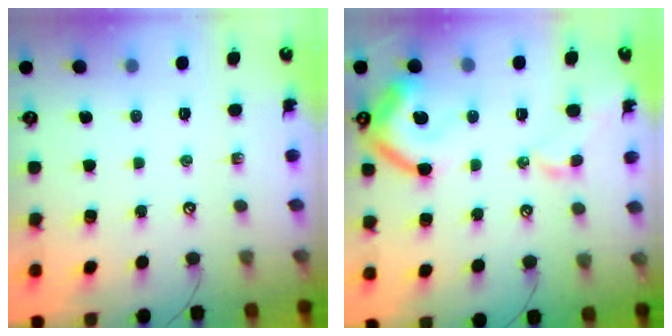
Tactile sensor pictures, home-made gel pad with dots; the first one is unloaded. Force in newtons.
{"total": 13.1, "press": 13.0, "slide": 2.0}